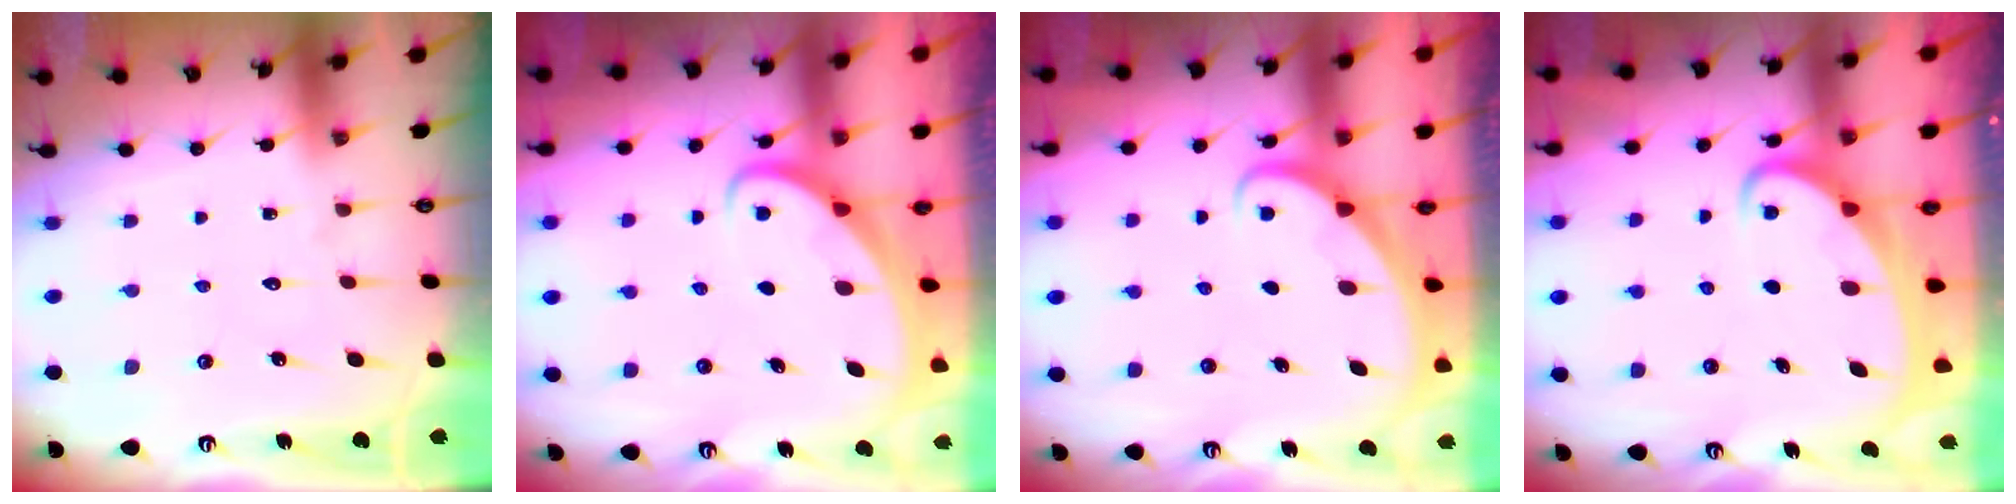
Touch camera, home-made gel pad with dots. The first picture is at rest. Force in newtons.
{"total": 3.1, "press": 3.1, "slide": 0.2}
{"total": 2.9, "press": 2.9, "slide": 0.1}
{"total": 2.9, "press": 2.9, "slide": 0.4}